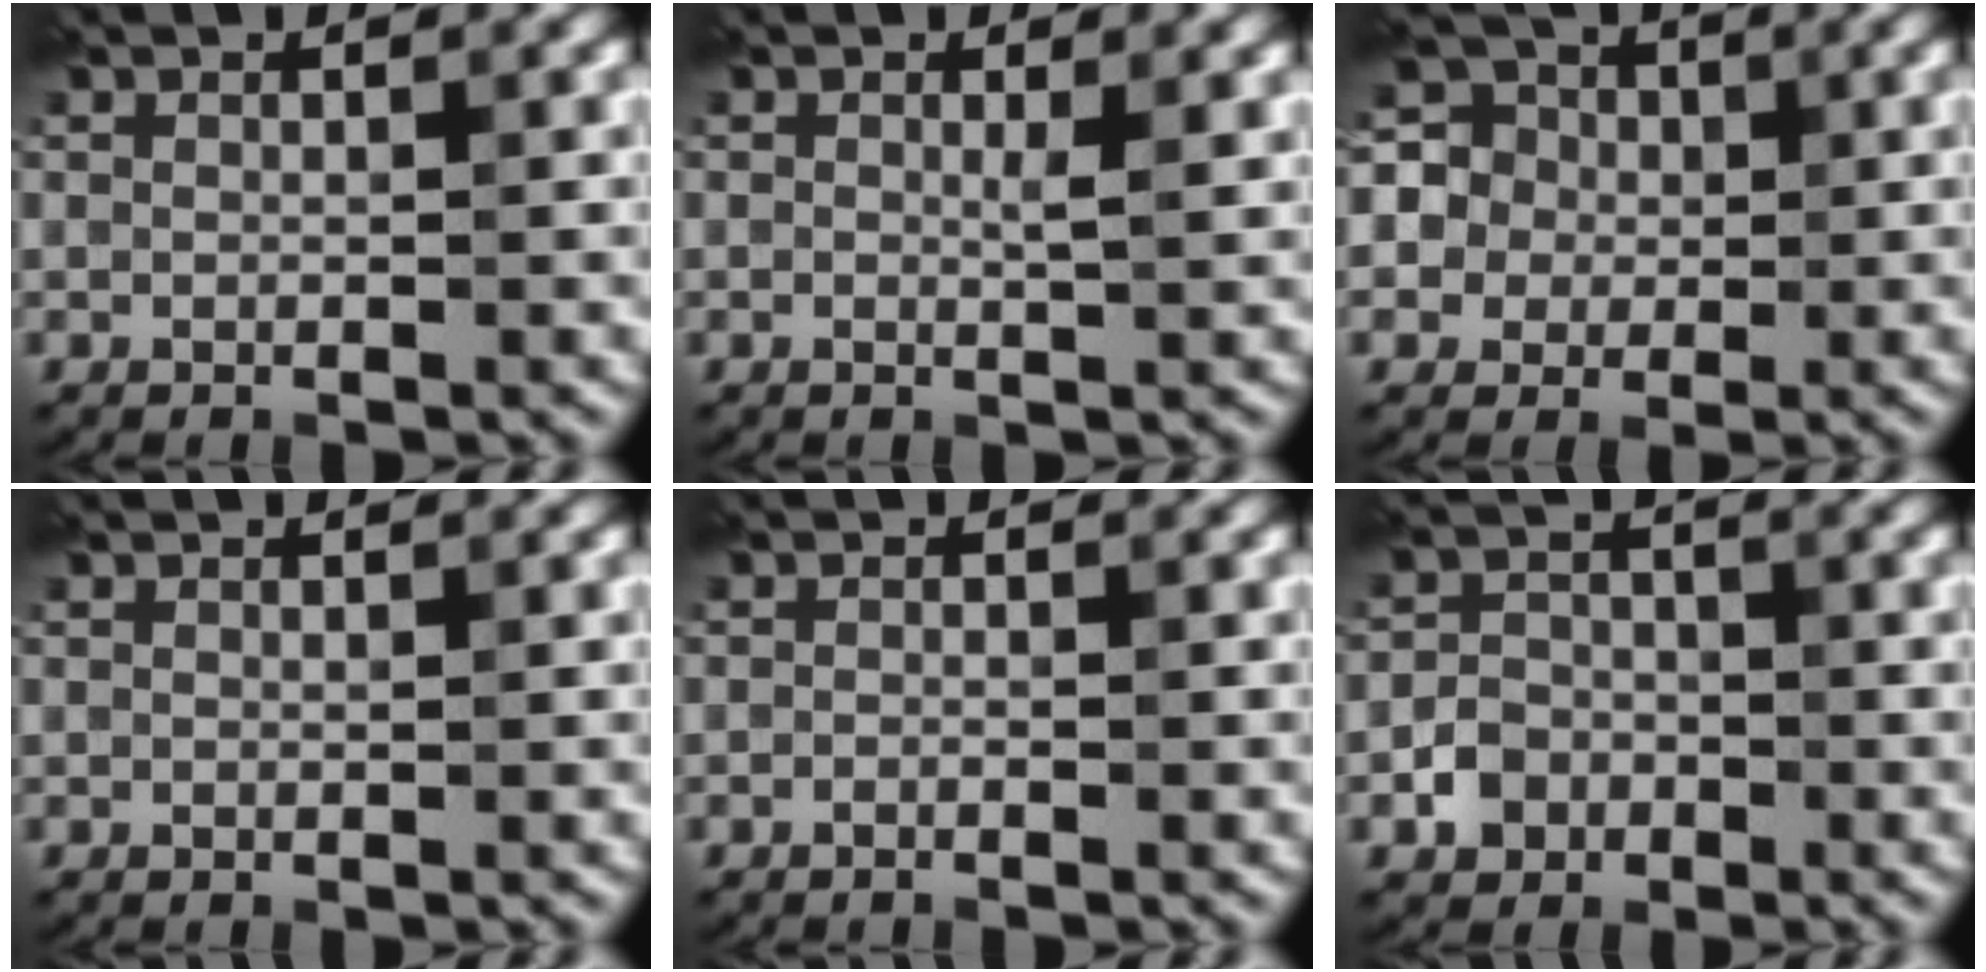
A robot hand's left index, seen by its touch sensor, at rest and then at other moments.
{"total": 1.2, "force": [0.2, 0.3, 1.1], "torque": [-0.021, 0.003, 0.004]}
{"total": 7.0, "force": [1.3, 6.6, 1.9], "torque": [-0.065, 0.042, 0.004]}
{"total": 0.0}
{"total": 0.5, "force": [-0.3, 0.0, 0.4], "torque": [-0.009, 0.003, -0.007]}
{"total": 2.5, "force": [-1.2, 2.0, 0.8], "torque": [-0.008, 0.012, -0.025]}